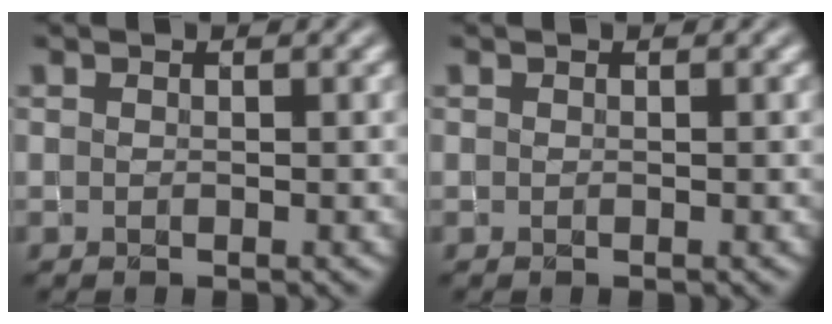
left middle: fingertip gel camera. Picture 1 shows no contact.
{"total": 0.0}